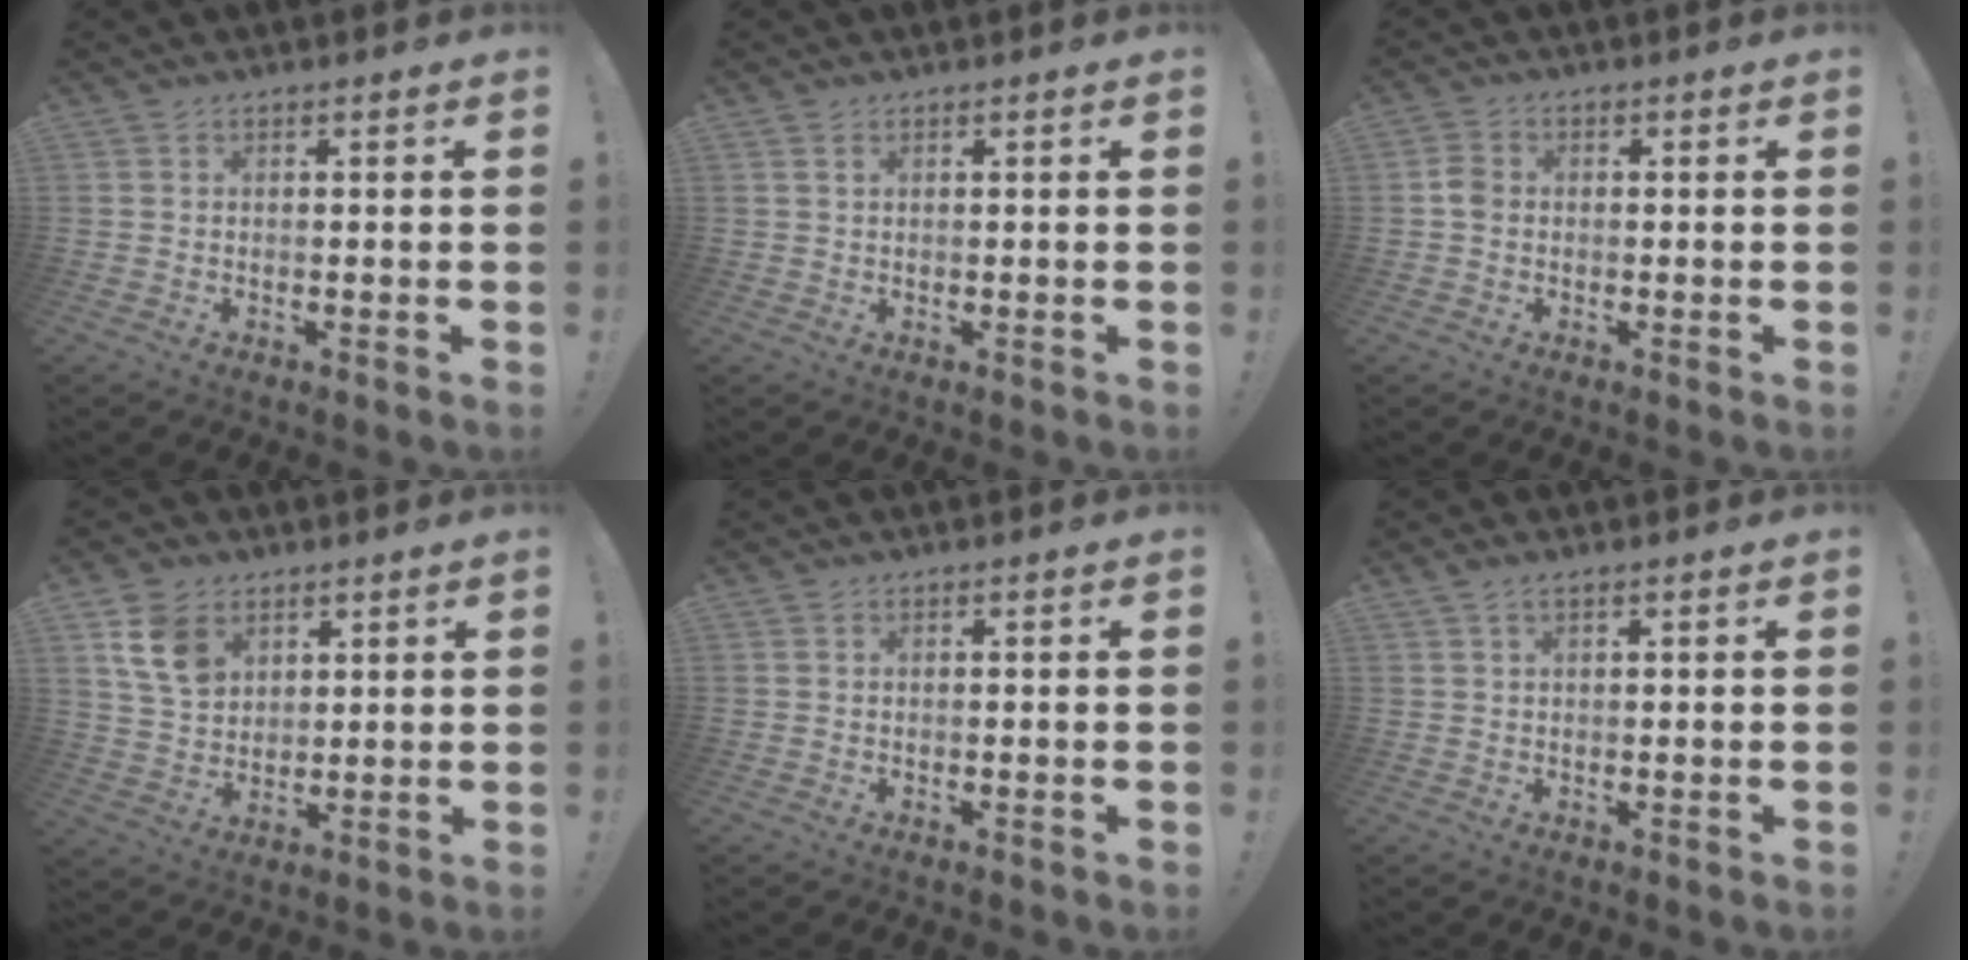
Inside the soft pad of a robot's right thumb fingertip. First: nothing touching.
{"total": 0.9, "force": [0.6, 0.5, 0.4], "torque": [-0.006, -0.002, 0.010]}
{"total": 3.6, "force": [-0.5, 2.8, 2.2], "torque": [-0.045, 0.009, -0.008]}
{"total": 8.2, "force": [4.4, 5.6, 4.1], "torque": [-0.064, -0.015, 0.088]}
{"total": 0.0}
{"total": 1.7, "force": [1.1, 0.4, 1.2], "torque": [-0.032, 0.002, 0.022]}